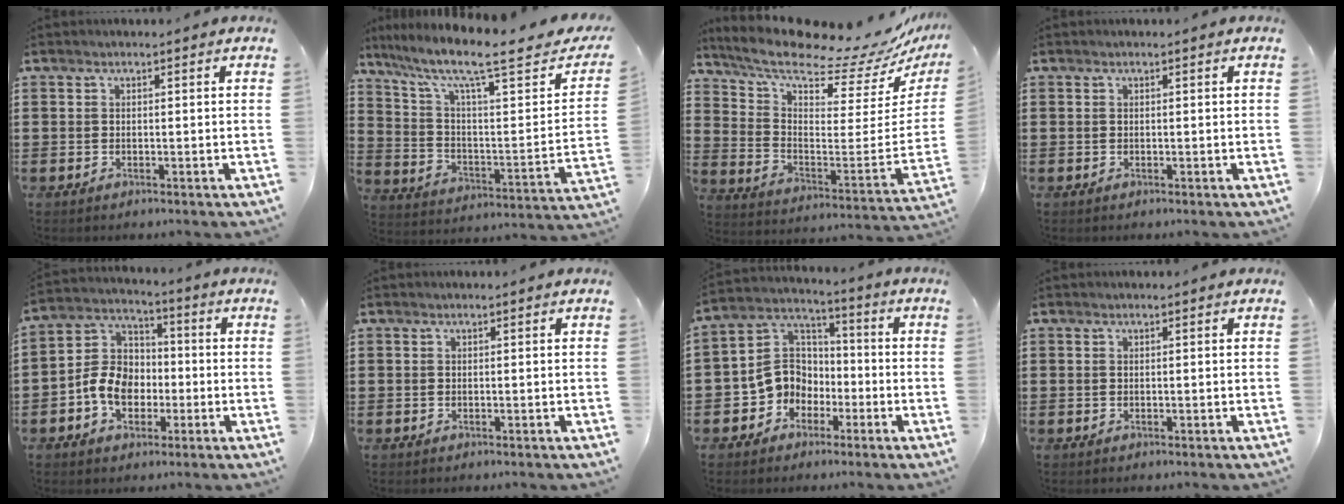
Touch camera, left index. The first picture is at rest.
{"total": 10.5, "force": [7.6, 1.6, 7.0], "torque": [-0.152, -0.047, 0.114]}
{"total": 10.9, "force": [9.1, 1.9, 5.7], "torque": [-0.126, -0.081, 0.147]}
{"total": 0.0}
{"total": 8.1, "force": [-2.5, 6.4, 4.4], "torque": [-0.120, 0.014, -0.053]}
{"total": 0.0}
{"total": 7.9, "force": [-2.3, 7.2, 2.3], "torque": [-0.094, 0.007, -0.054]}
{"total": 0.0}